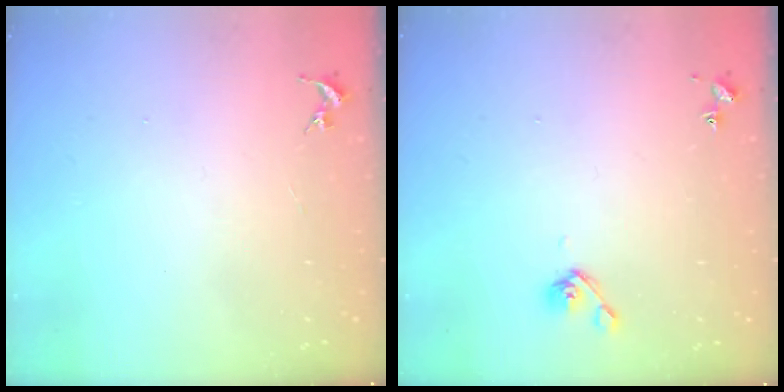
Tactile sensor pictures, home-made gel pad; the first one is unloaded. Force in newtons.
{"total": 4.8, "press": 4.8, "slide": 0.8}